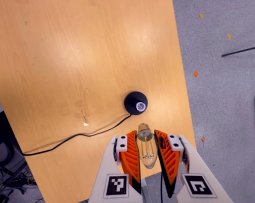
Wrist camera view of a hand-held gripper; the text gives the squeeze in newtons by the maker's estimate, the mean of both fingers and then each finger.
{"total": 21.5, "left": 23.5, "right": 19.5}